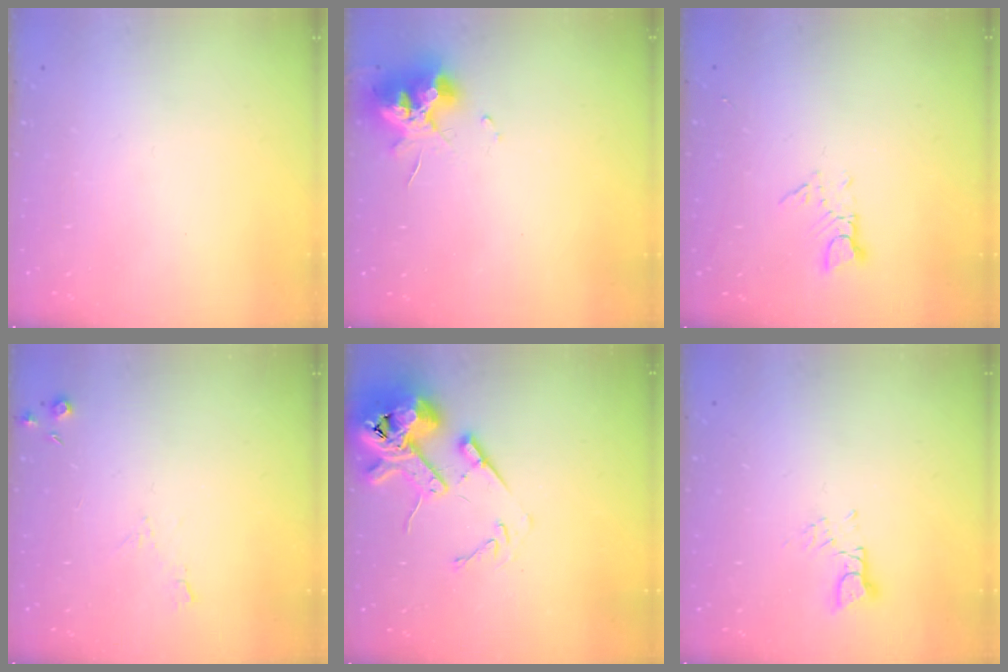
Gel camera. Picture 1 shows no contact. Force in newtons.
{"total": 11.3, "press": 11.2, "slide": 0.8}
{"total": 3.1, "press": 3.1, "slide": 0.2}
{"total": 6.5, "press": 6.4, "slide": 0.9}
{"total": 15.3, "press": 15.2, "slide": 1.9}
{"total": 3.0, "press": 3.0, "slide": 0.4}